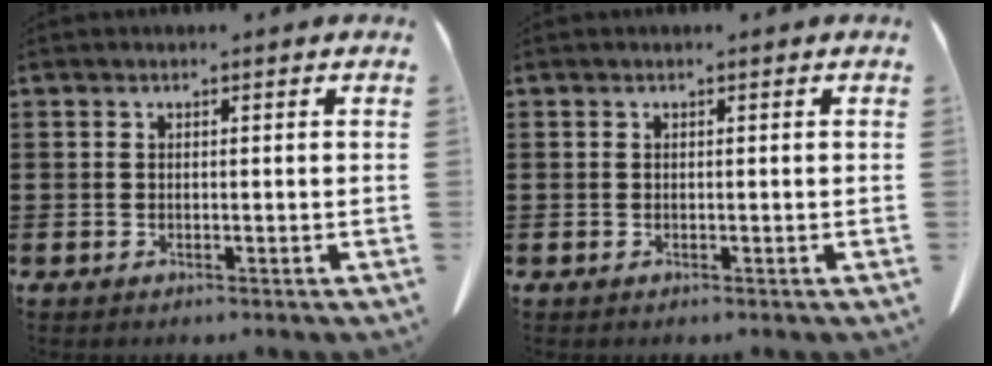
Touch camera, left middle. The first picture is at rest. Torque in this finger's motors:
{"motor_torque": [-0.34, -0.37, 0.00, 0.00]}